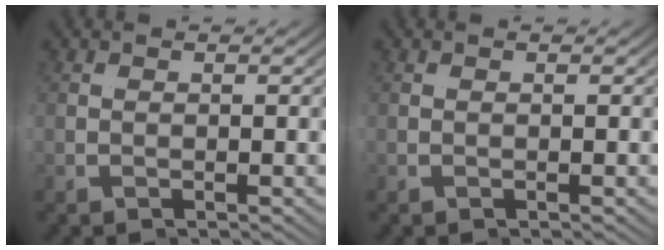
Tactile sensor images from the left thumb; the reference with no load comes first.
{"total": 0.0}